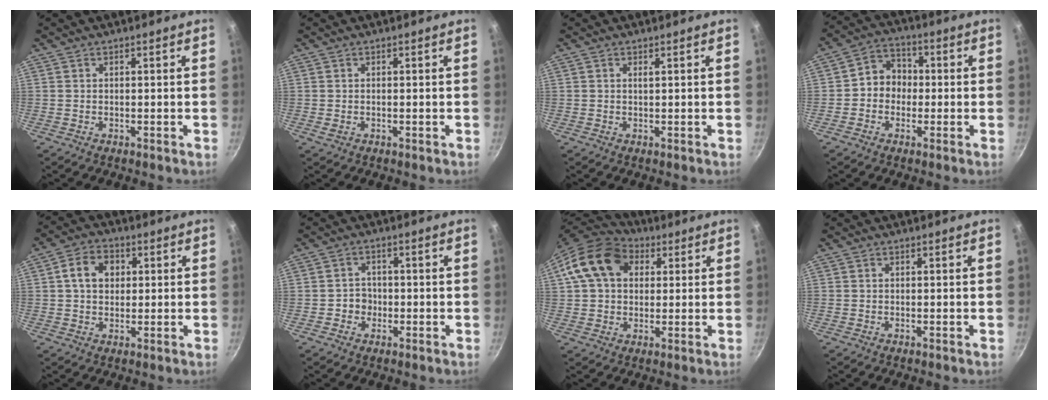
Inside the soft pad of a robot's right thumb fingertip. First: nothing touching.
{"total": 0.7, "force": [-0.1, 0.4, 0.6], "torque": [-0.010, 0.000, -0.001]}
{"total": 0.5, "force": [0.2, 0.1, 0.4], "torque": [-0.009, 0.000, 0.004]}
{"total": 6.9, "force": [-0.5, 6.1, 3.2], "torque": [-0.013, 0.019, -0.023]}
{"total": 7.2, "force": [1.6, 5.6, 4.2], "torque": [-0.051, 0.006, 0.016]}
{"total": 3.2, "force": [-0.9, 2.9, 1.0], "torque": [0.008, 0.010, -0.017]}
{"total": 14.4, "force": [4.1, 10.9, 8.5], "torque": [-0.133, 0.022, 0.057]}
{"total": 0.0}